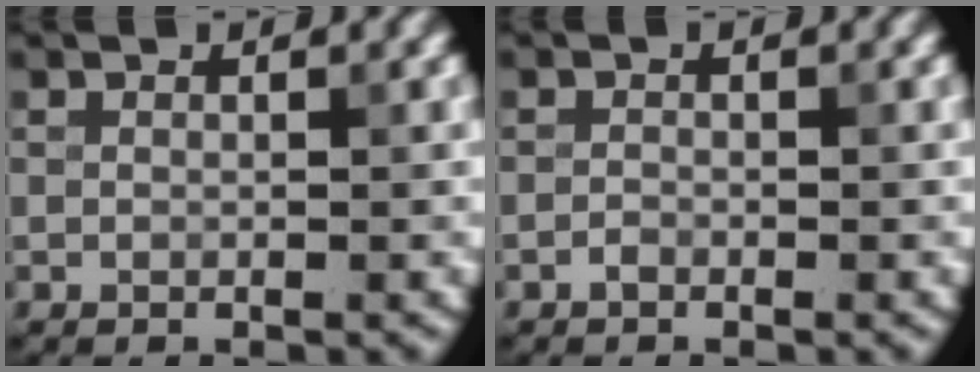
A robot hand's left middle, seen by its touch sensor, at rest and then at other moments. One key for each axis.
{"total": 0.6, "fx": -0.5, "fy": 0.3, "fz": 0.3, "tx": -0.004, "ty": 0.001, "tz": -0.011}